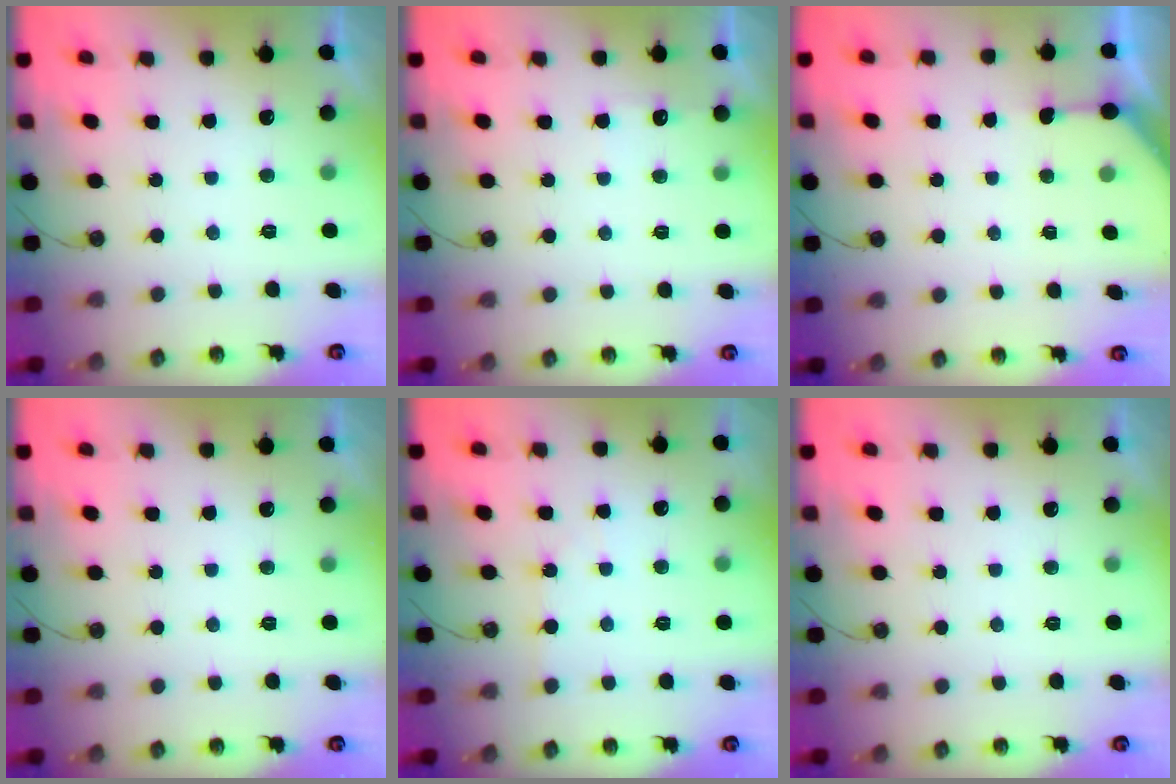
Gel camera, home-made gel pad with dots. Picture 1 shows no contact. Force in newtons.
{"total": 3.8, "press": 3.8, "slide": 0.4}
{"total": 2.7, "press": 2.7, "slide": 0.4}
{"total": 0.0}
{"total": 1.6, "press": 1.5, "slide": 0.3}
{"total": 0.0}